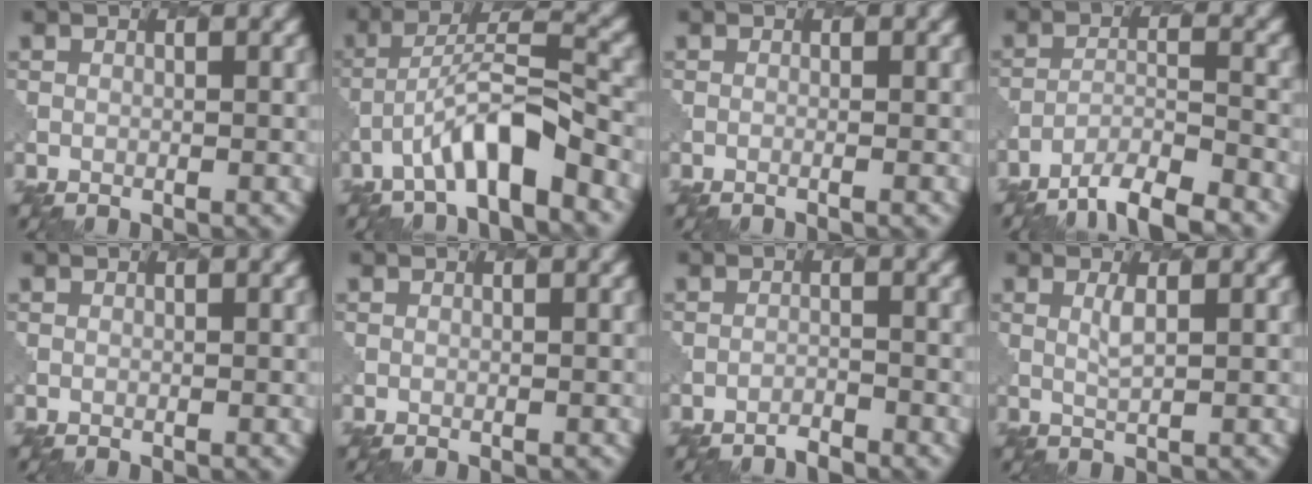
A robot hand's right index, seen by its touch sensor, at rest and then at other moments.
{"total": 5.9, "force": [-3.2, 1.3, 4.8], "torque": [-0.083, 0.015, -0.051]}
{"total": 0.7, "force": [-0.2, 0.1, 0.6], "torque": [-0.003, -0.003, -0.014]}
{"total": 6.1, "force": [-5.0, 1.3, 3.3], "torque": [-0.050, -0.004, -0.085]}
{"total": 0.0}
{"total": 0.0}
{"total": 1.3, "force": [-1.3, 0.1, 0.1], "torque": [0.007, 0.000, -0.025]}
{"total": 1.3, "force": [0.8, 0.2, 1.0], "torque": [-0.024, 0.000, 0.018]}